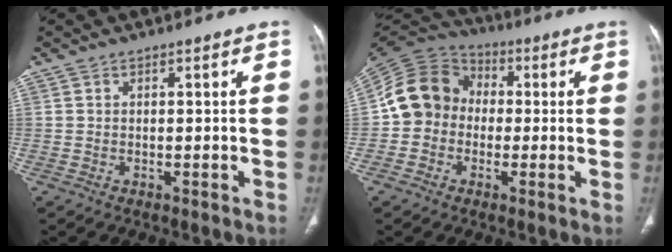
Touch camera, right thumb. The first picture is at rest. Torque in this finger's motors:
{"motor_torque": [-0.41, 0.74, 0.17, -0.18, 0.10]}